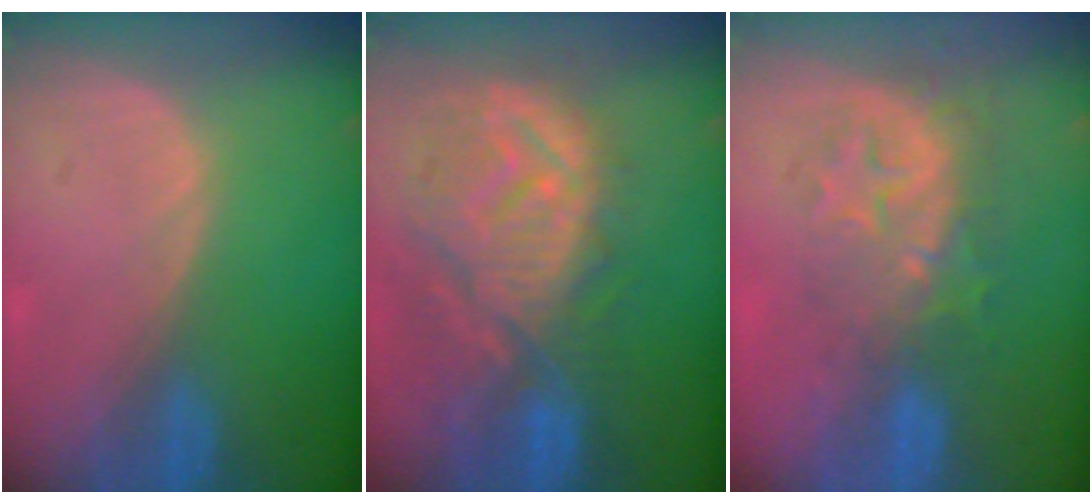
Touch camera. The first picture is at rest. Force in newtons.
{"total": 12.2, "press": 11.0, "slide": 5.4}
{"total": 9.0, "press": 8.0, "slide": 4.2}